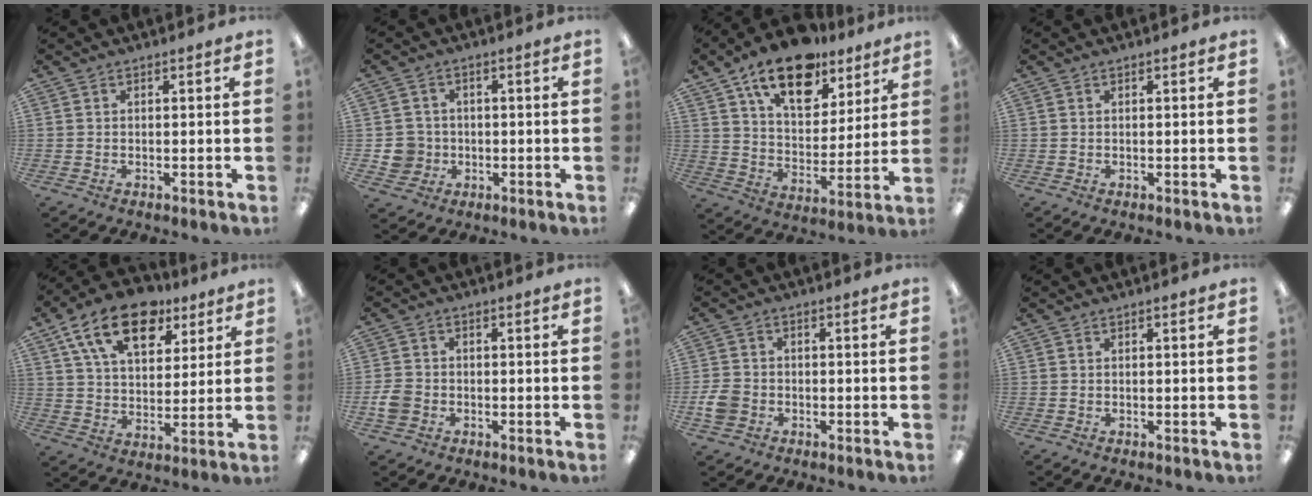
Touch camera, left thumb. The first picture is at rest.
{"total": 6.0, "force": [-0.9, 5.7, 1.4], "torque": [-0.038, 0.012, -0.013]}
{"total": 18.7, "force": [12.4, 9.7, 10.0], "torque": [-0.157, -0.066, 0.217]}
{"total": 0.0}
{"total": 17.8, "force": [10.5, 10.0, 10.3], "torque": [-0.170, -0.039, 0.184]}
{"total": 4.4, "force": [-1.6, 3.5, 2.1], "torque": [-0.038, 0.011, -0.028]}
{"total": 5.1, "force": [-1.7, 4.1, 2.4], "torque": [-0.050, 0.011, -0.031]}
{"total": 0.0}